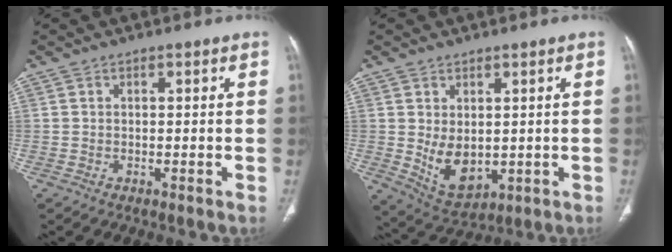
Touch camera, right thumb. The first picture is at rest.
{"total": 7.7, "force": [0.1, 5.0, 5.9], "torque": [-0.084, -0.015, 0.029]}